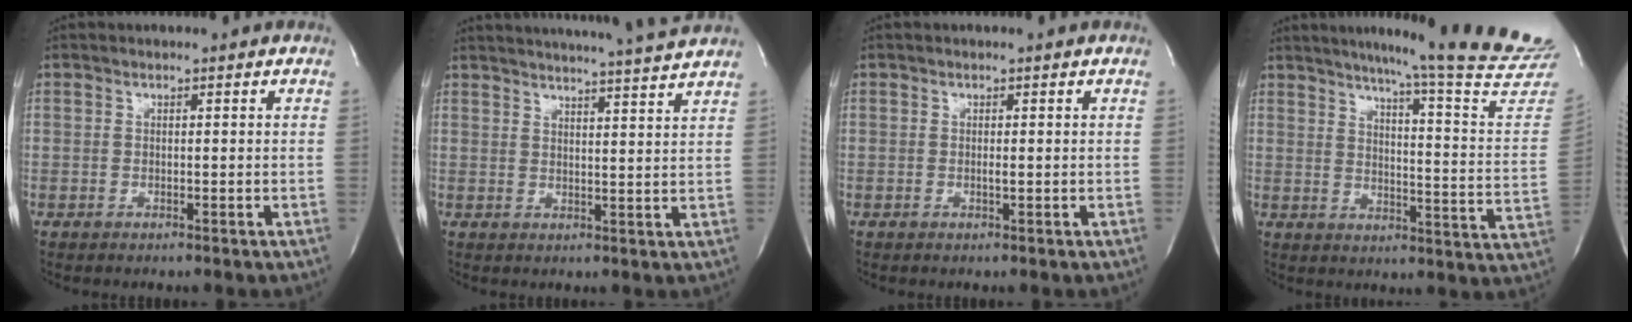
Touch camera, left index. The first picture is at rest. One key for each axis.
{"total": 15.2, "fx": 14.3, "fy": -1.2, "fz": 5.0, "tx": -0.091, "ty": -0.030, "tz": 0.183}
{"total": 0.5, "fx": -0.1, "fy": 0.0, "fz": 0.5, "tx": -0.011, "ty": -0.003, "tz": -0.003}
{"total": 23.5, "fx": 21.1, "fy": -2.0, "fz": 10.0, "tx": -0.148, "ty": -0.116, "tz": 0.253}